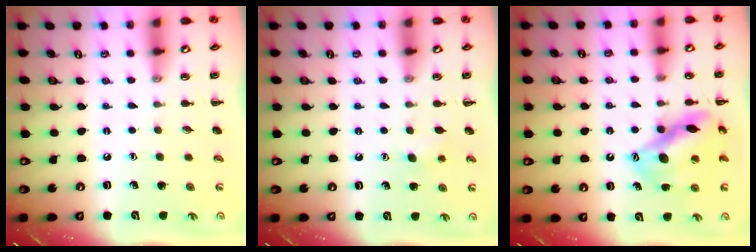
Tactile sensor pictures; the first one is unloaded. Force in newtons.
{"total": 3.9, "press": 3.7, "slide": 1.1}
{"total": 14.1, "press": 13.7, "slide": 3.3}